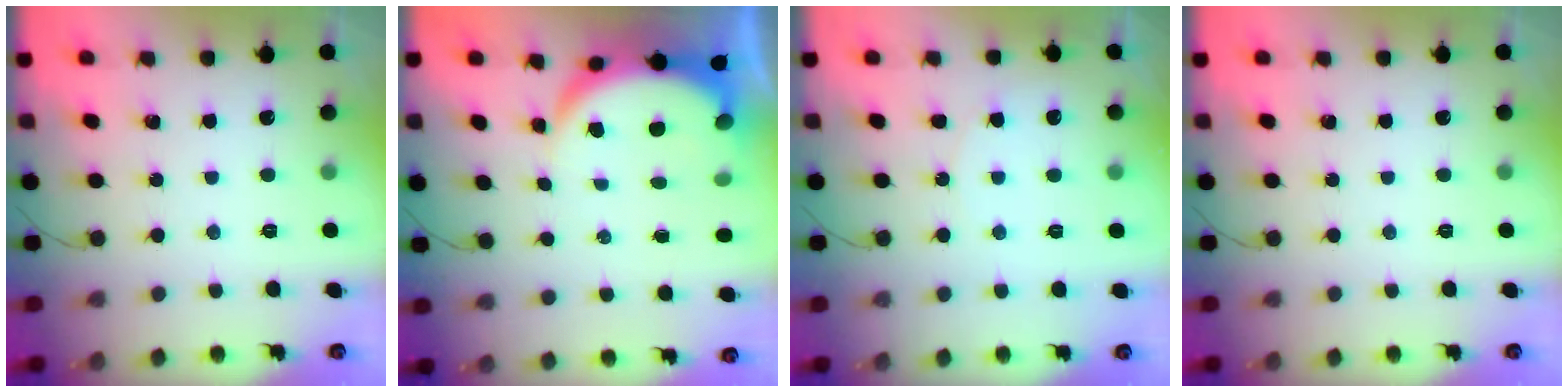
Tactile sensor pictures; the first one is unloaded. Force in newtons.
{"total": 7.1, "press": 7.1, "slide": 0.9}
{"total": 4.9, "press": 4.9, "slide": 0.6}
{"total": 0.0}